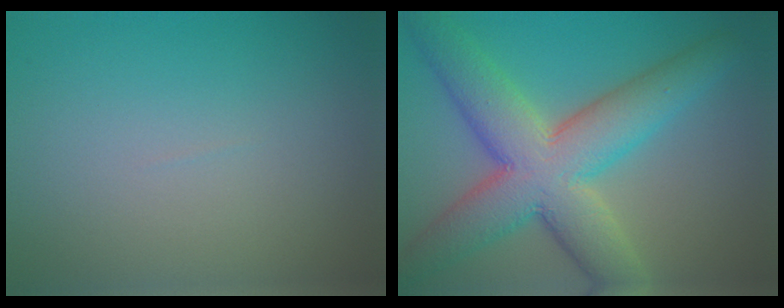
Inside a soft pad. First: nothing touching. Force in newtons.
{"total": 10.3, "press": 10.3, "slide": 0.3}